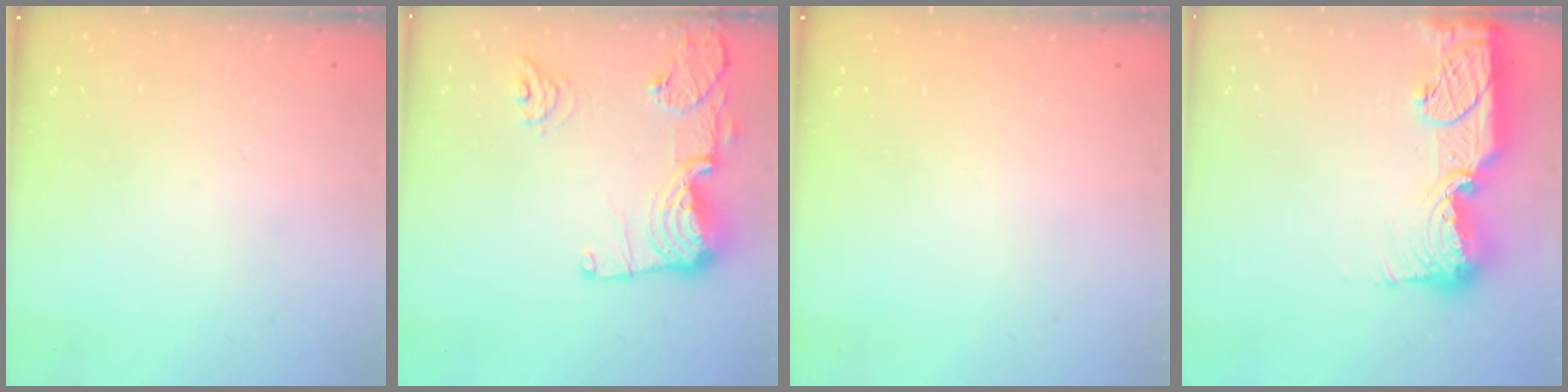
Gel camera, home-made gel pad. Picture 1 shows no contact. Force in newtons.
{"total": 17.1, "press": 17.0, "slide": 1.7}
{"total": 0.0}
{"total": 17.3, "press": 17.2, "slide": 1.5}